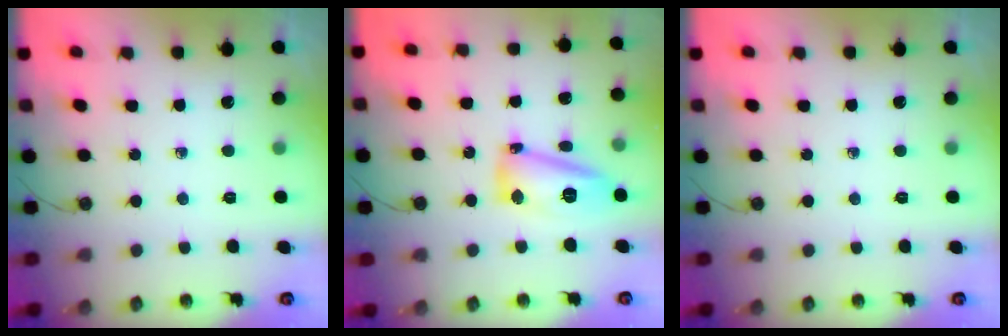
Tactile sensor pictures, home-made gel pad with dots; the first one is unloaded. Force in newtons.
{"total": 14.4, "press": 14.2, "slide": 2.5}
{"total": 0.0}